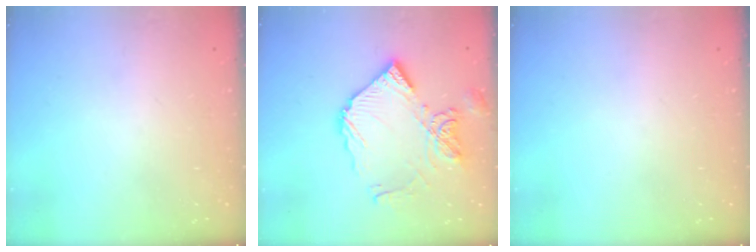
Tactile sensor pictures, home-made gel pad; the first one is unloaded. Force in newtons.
{"total": 15.1, "press": 15.0, "slide": 1.9}
{"total": 0.0}